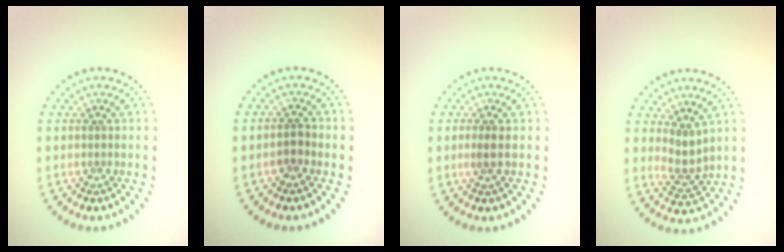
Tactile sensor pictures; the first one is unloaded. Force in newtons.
{"total": 1.2, "press": 1.1, "slide": 0.6}
{"total": 0.8, "press": 0.6, "slide": 0.6}
{"total": 2.1, "press": 1.6, "slide": 1.4}